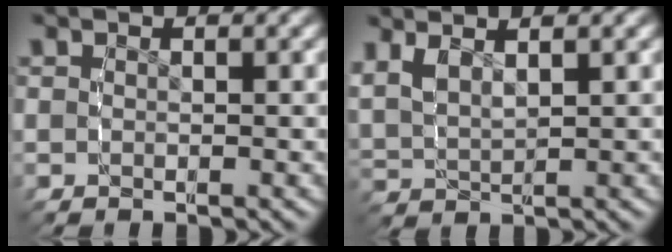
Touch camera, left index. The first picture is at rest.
{"total": 3.0, "force": [2.1, 1.4, 1.7], "torque": [-0.047, 0.002, 0.044]}